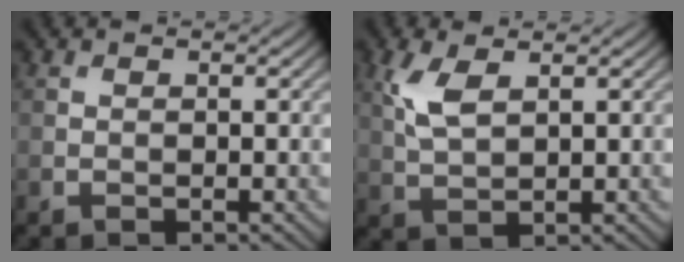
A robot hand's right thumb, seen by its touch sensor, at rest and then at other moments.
{"total": 4.6, "force": [1.9, 2.0, 3.7], "torque": [-0.095, 0.003, 0.042]}